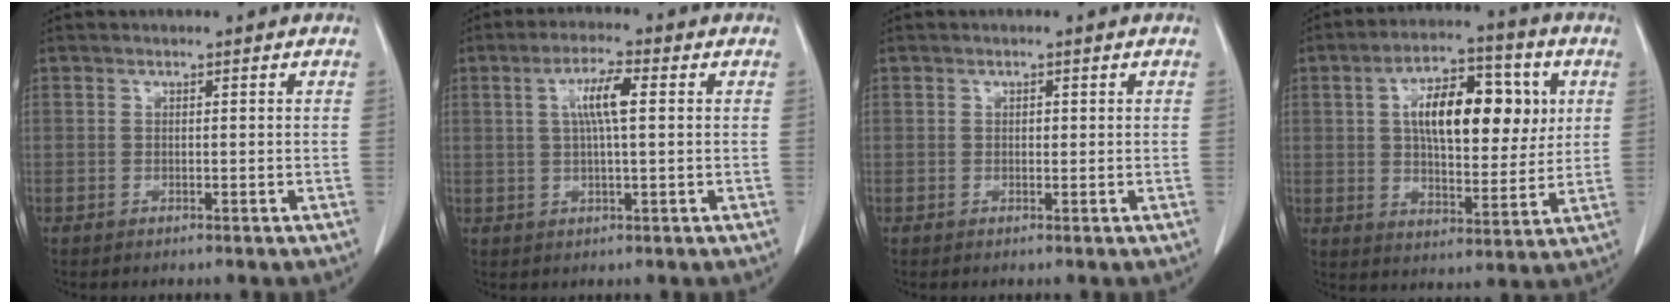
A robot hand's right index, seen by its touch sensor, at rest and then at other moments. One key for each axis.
{"total": 6.0, "fx": 1.2, "fy": 1.1, "fz": 5.8, "tx": -0.112, "ty": 0.010, "tz": 0.025}
{"total": 1.0, "fx": 0.1, "fy": 0.7, "fz": 0.8, "tx": -0.015, "ty": 0.000, "tz": 0.002}
{"total": 16.2, "fx": 3.7, "fy": 7.1, "fz": 14.0, "tx": -0.233, "ty": 0.028, "tz": 0.061}